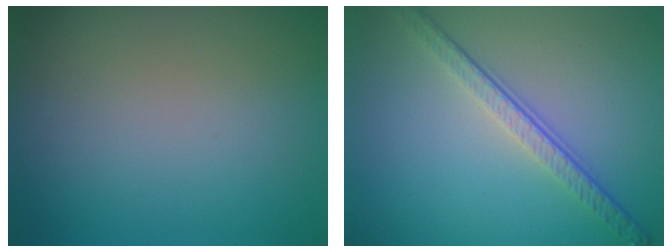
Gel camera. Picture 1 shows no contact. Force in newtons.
{"total": 4.0, "press": 2.8, "slide": 2.8}